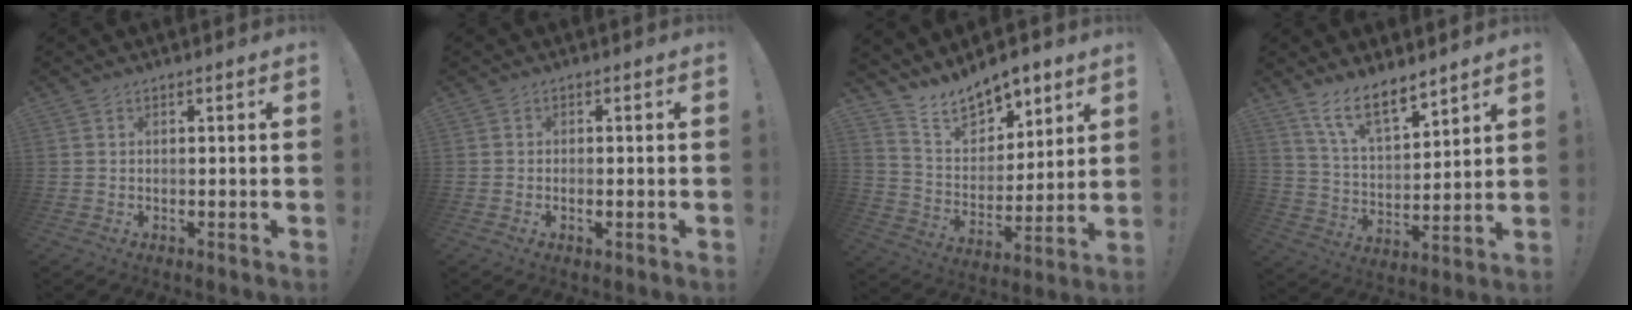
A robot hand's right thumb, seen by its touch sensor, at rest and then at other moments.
{"total": 1.2, "force": [-0.4, 0.3, 1.0], "torque": [-0.016, 0.001, -0.006]}
{"total": 12.8, "force": [10.7, 5.8, 3.9], "torque": [-0.081, -0.076, 0.202]}
{"total": 11.6, "force": [9.3, 3.8, 5.8], "torque": [-0.109, -0.063, 0.173]}